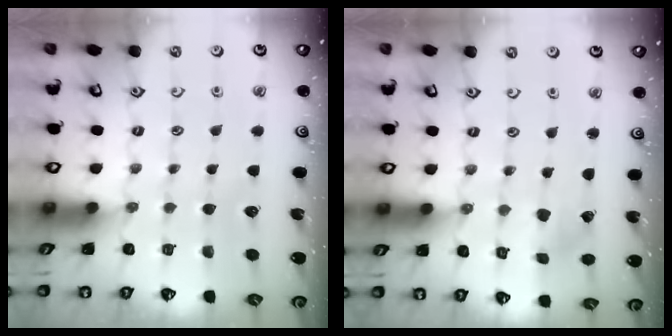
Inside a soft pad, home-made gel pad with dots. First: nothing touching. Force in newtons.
{"total": 1.1, "press": 1.0, "slide": 0.1}